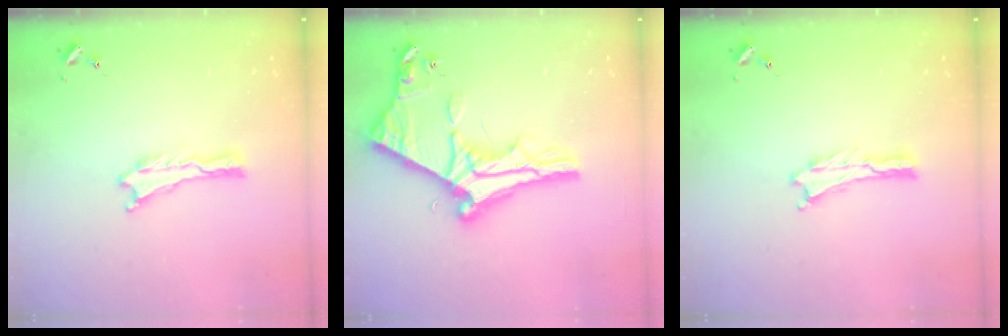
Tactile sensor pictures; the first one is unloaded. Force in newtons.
{"total": 11.2, "press": 11.1, "slide": 1.1}
{"total": 0.0}